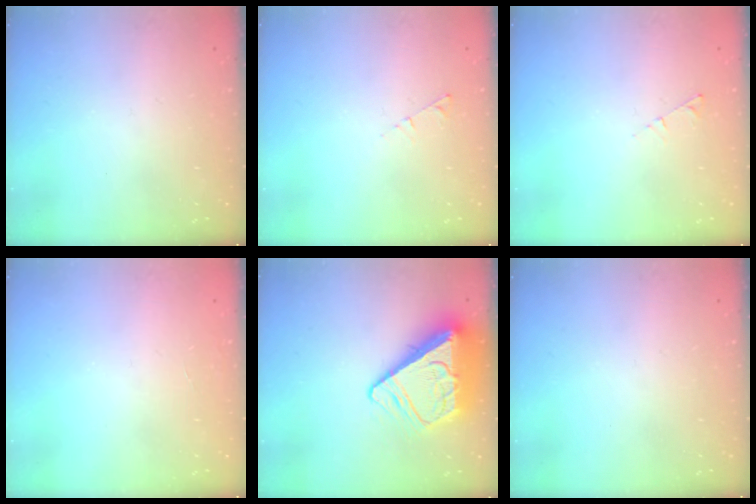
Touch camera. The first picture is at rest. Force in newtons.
{"total": 2.9, "press": 2.9, "slide": 0.4}
{"total": 2.9, "press": 2.9, "slide": 0.4}
{"total": 0.0}
{"total": 13.6, "press": 13.5, "slide": 1.5}
{"total": 0.0}